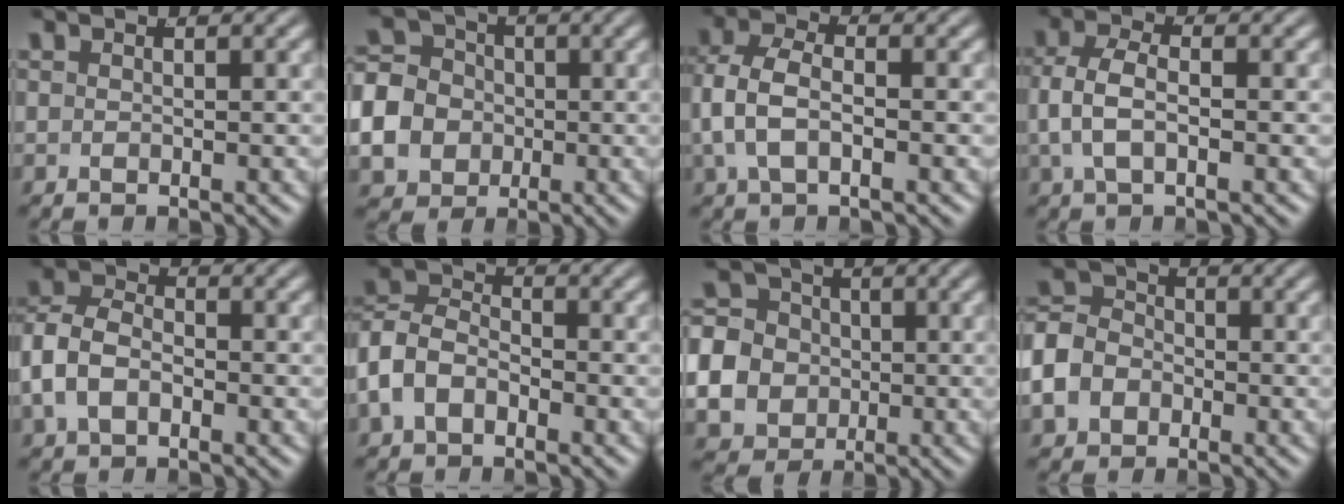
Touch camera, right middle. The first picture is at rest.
{"total": 9.5, "force": [-1.2, 8.6, 3.8], "torque": [-0.087, -0.024, -0.022]}
{"total": 4.9, "force": [0.0, 3.6, 3.3], "torque": [-0.082, -0.002, -0.002]}
{"total": 4.2, "force": [0.1, 2.7, 3.2], "torque": [-0.073, 0.000, 0.000]}
{"total": 6.2, "force": [-0.8, 5.2, 3.3], "torque": [-0.084, -0.005, -0.017]}
{"total": 7.6, "force": [-1.5, 6.8, 3.0], "torque": [-0.087, -0.010, -0.037]}
{"total": 12.3, "force": [-1.6, 11.3, 4.5], "torque": [-0.115, -0.040, -0.030]}
{"total": 6.9, "force": [-1.0, 6.3, 2.6], "torque": [-0.067, -0.010, -0.022]}